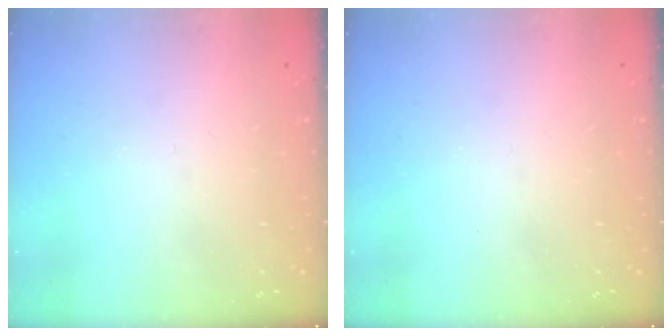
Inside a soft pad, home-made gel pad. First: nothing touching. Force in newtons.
{"total": 0.0}